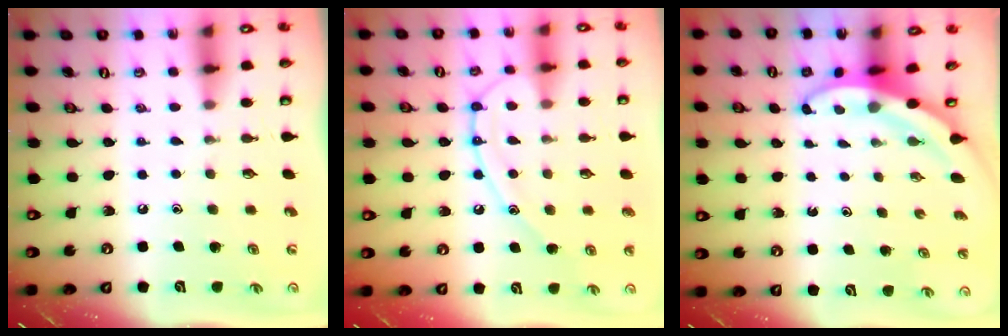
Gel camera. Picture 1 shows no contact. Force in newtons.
{"total": 13.4, "press": 13.4, "slide": 1.1}
{"total": 3.6, "press": 3.6, "slide": 0.1}